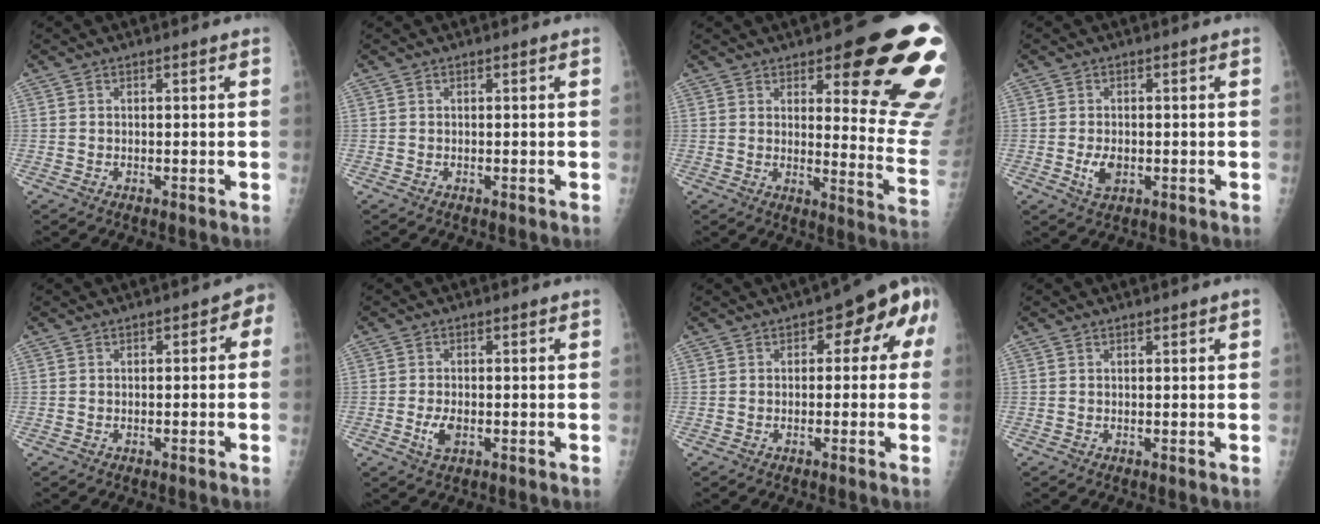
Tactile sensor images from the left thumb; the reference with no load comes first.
{"total": 0.0}
{"total": 20.0, "force": [10.9, 5.6, 15.7], "torque": [-0.156, -0.067, 0.141]}
{"total": 3.4, "force": [-0.8, 2.2, 2.5], "torque": [-0.044, -0.003, -0.010]}
{"total": 2.9, "force": [-0.7, 2.0, 2.0], "torque": [-0.004, 0.020, -0.017]}
{"total": 3.1, "force": [-1.0, 1.7, 2.4], "torque": [-0.049, -0.003, -0.016]}
{"total": 8.1, "force": [1.2, 4.4, 6.6], "torque": [-0.039, 0.027, 0.000]}
{"total": 0.6, "force": [0.4, 0.2, 0.3], "torque": [-0.001, 0.000, 0.006]}